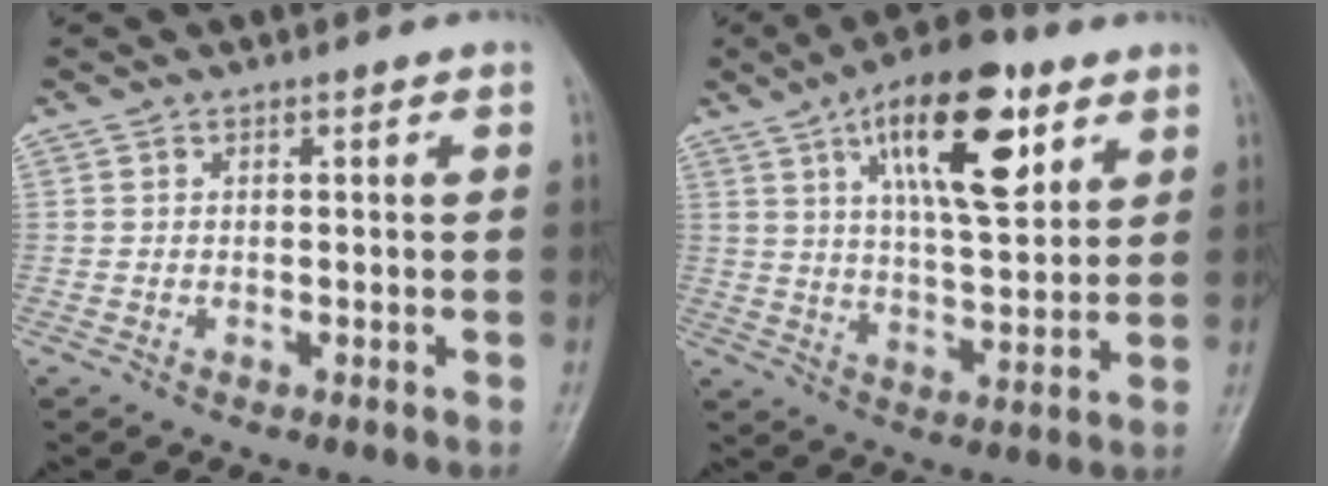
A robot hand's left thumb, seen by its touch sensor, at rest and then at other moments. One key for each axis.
{"total": 17.1, "fx": 8.0, "fy": 6.8, "fz": 13.5, "tx": -0.185, "ty": -0.027, "tz": 0.128}